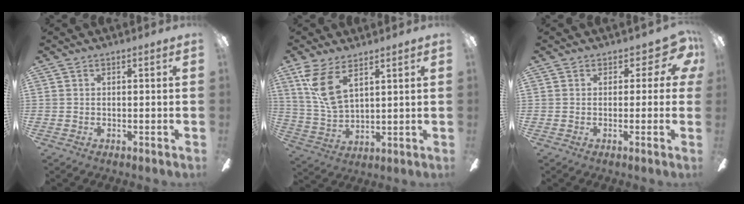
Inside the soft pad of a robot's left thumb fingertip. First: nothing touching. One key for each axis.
{"total": 11.3, "fx": 6.9, "fy": 4.9, "fz": 7.5, "tx": -0.164, "ty": -0.018, "tz": 0.132}
{"total": 6.1, "fx": 2.2, "fy": 3.7, "fz": 4.3, "tx": -0.041, "ty": -0.014, "tz": 0.036}